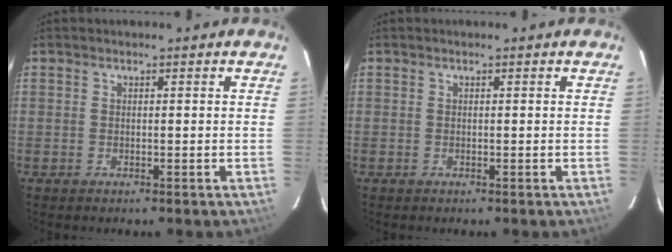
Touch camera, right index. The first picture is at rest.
{"total": 0.0}